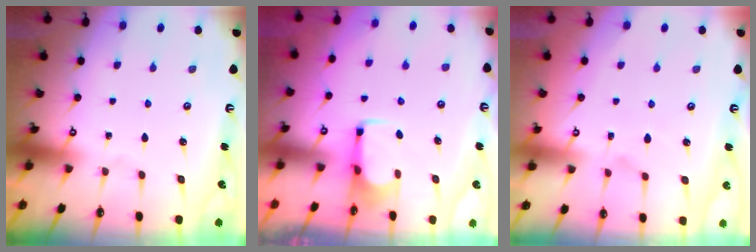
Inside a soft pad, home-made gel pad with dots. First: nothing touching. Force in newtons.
{"total": 2.8, "press": 2.8, "slide": 0.5}
{"total": 1.8, "press": 1.4, "slide": 1.1}